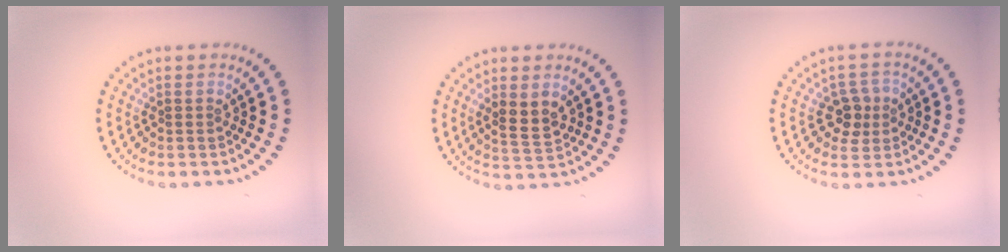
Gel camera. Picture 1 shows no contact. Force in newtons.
{"total": 2.5, "press": 2.4, "slide": 0.7}
{"total": 2.6, "press": 2.4, "slide": 1.0}